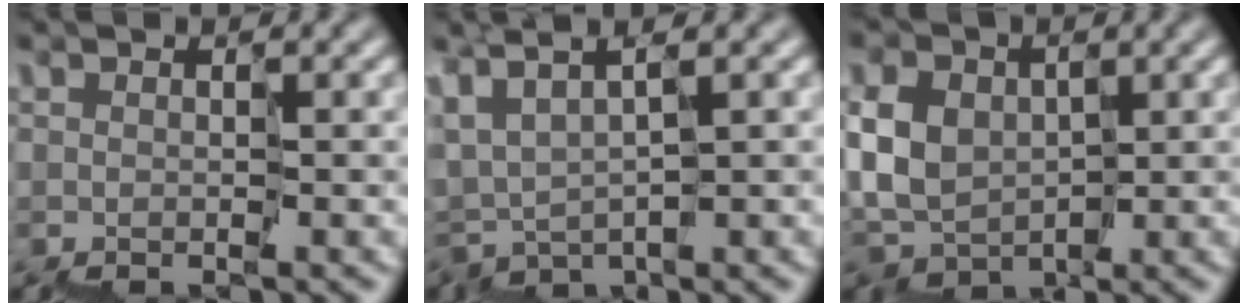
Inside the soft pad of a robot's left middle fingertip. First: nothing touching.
{"total": 1.9, "force": [1.0, 0.4, 1.6], "torque": [-0.054, 0.007, 0.021]}
{"total": 4.2, "force": [0.6, 3.6, 2.1], "torque": [-0.047, 0.017, 0.000]}